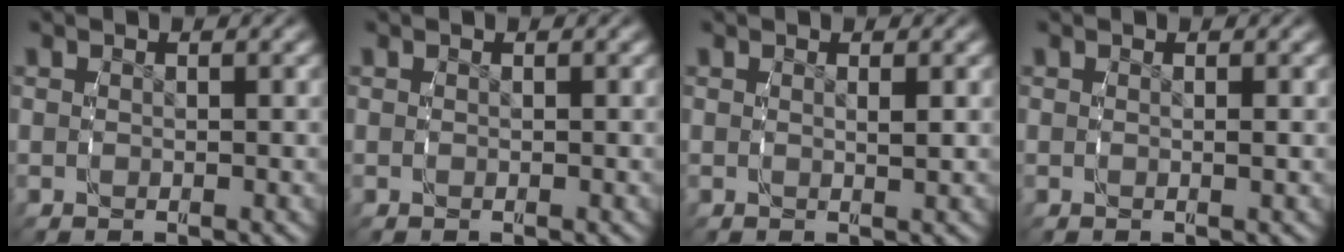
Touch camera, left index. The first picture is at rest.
{"total": 0.0}
{"total": 0.7, "force": [0.3, -0.5, 0.4], "torque": [-0.011, -0.006, 0.007]}
{"total": 0.0}